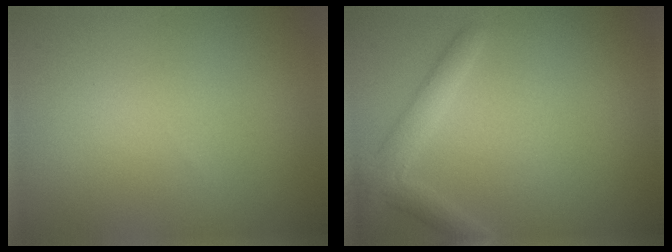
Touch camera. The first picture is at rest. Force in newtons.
{"total": 2.3, "press": 2.3, "slide": 0.1}